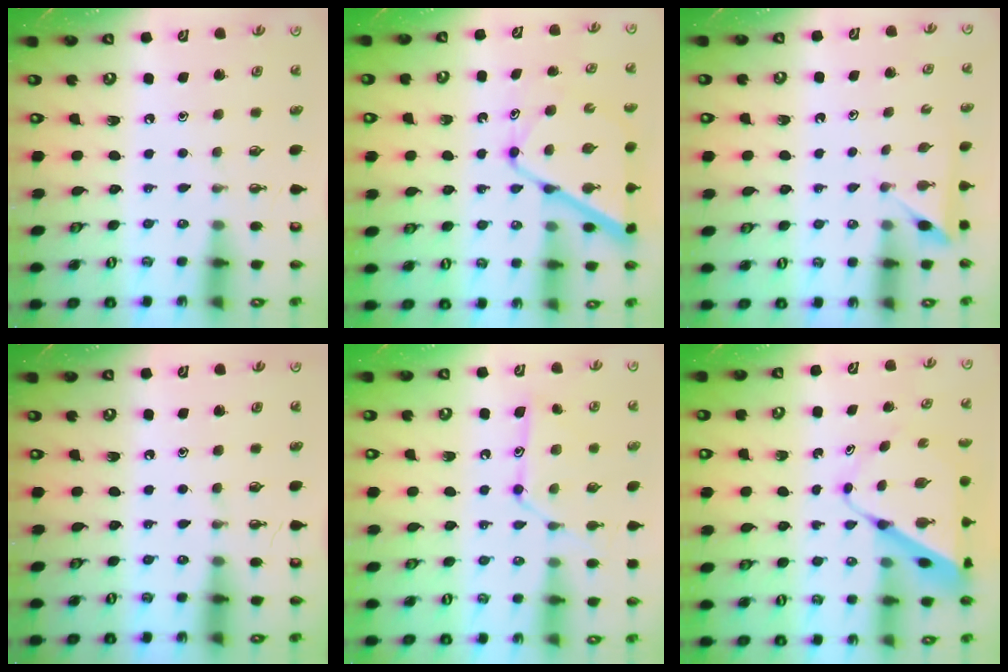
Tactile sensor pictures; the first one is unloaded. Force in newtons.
{"total": 12.4, "press": 12.3, "slide": 1.2}
{"total": 2.1, "press": 2.1, "slide": 0.2}
{"total": 0.0}
{"total": 12.2, "press": 12.2, "slide": 0.9}
{"total": 9.0, "press": 9.0, "slide": 0.5}